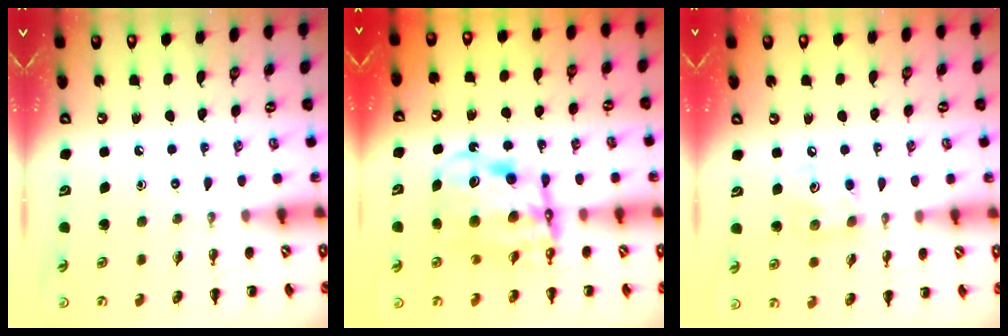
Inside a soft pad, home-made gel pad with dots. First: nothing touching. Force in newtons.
{"total": 11.8, "press": 11.4, "slide": 2.9}
{"total": 5.6, "press": 5.6, "slide": 0.6}